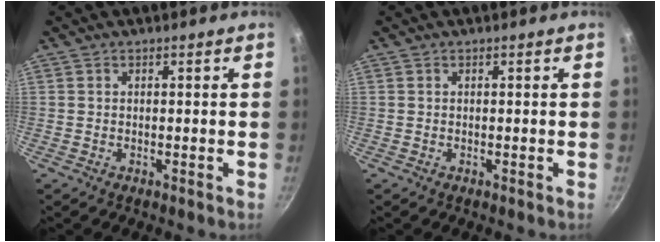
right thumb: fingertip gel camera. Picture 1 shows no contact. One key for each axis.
{"total": 0.0}